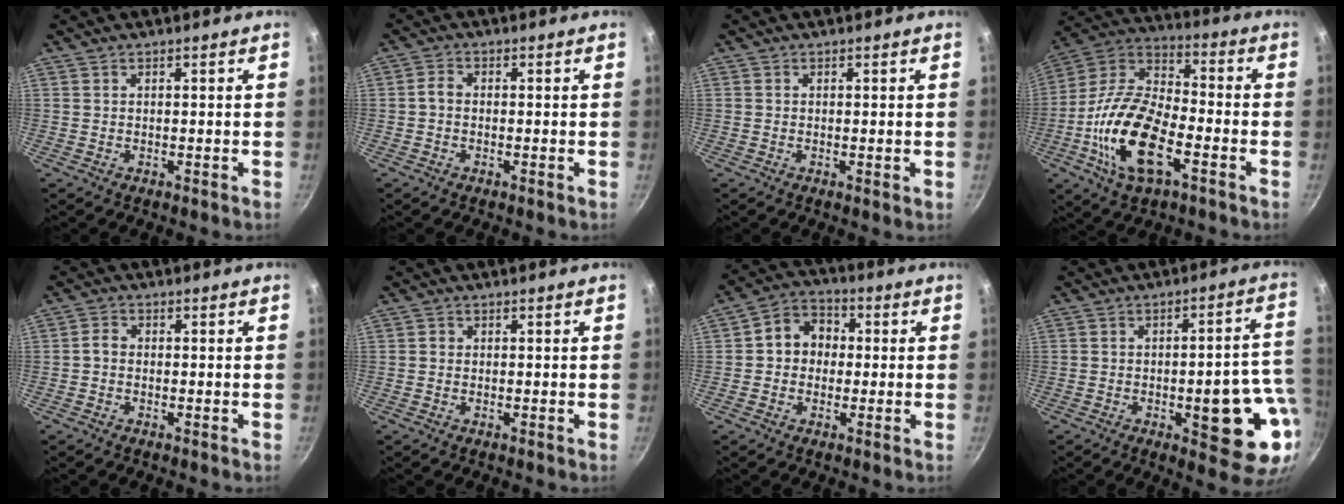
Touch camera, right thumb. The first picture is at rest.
{"total": 2.0, "force": [-0.4, 1.3, 1.5], "torque": [-0.034, 0.012, -0.015]}
{"total": 0.7, "force": [-0.1, 0.1, 0.7], "torque": [-0.012, -0.002, -0.003]}
{"total": 20.0, "force": [-6.7, 9.7, 16.2], "torque": [-0.304, 0.034, -0.144]}
{"total": 1.9, "force": [-0.4, 1.4, 1.2], "torque": [-0.025, 0.012, -0.015]}
{"total": 0.6, "force": [0.0, 0.6, 0.3], "torque": [-0.006, 0.004, -0.004]}
{"total": 8.2, "force": [0.3, 7.0, 4.2], "torque": [-0.031, 0.022, -0.014]}
{"total": 17.1, "force": [-4.2, 6.2, 15.4], "torque": [-0.141, 0.027, -0.053]}